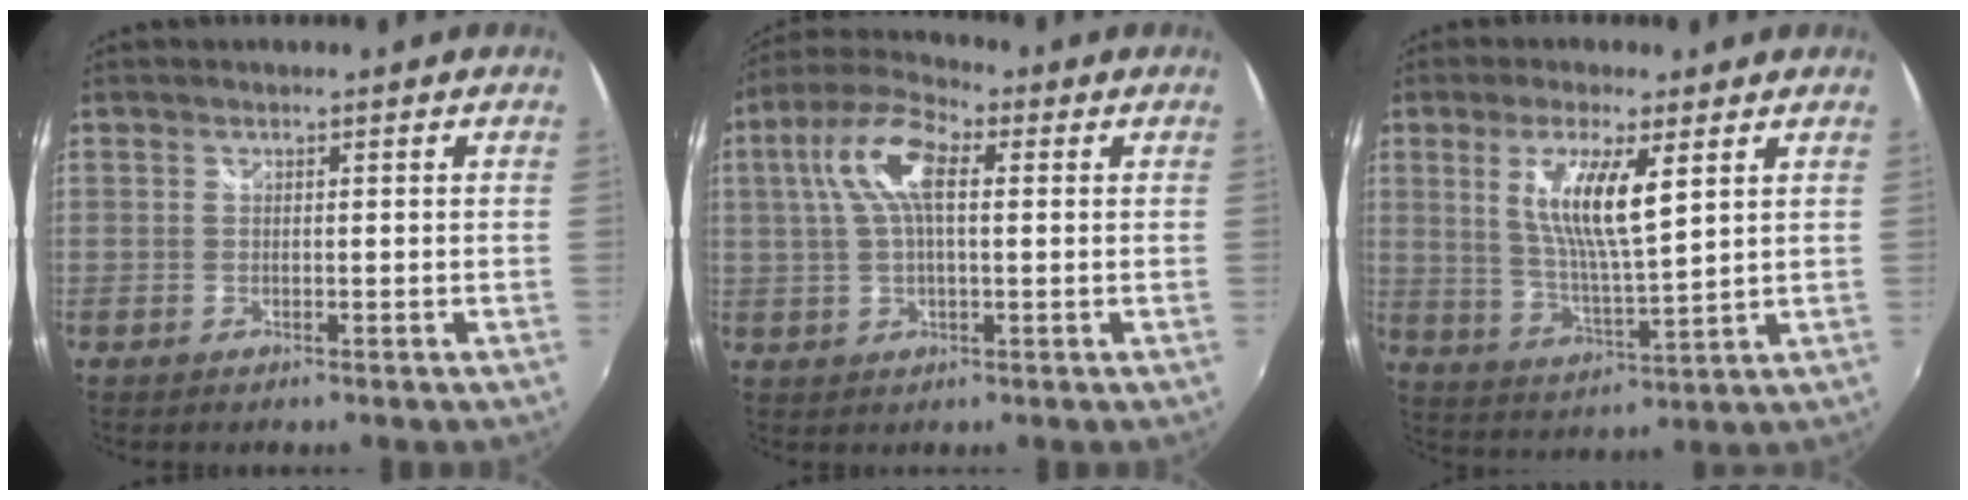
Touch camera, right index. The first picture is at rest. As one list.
[{"total": 10.5, "force": [2.4, 4.3, 9.3], "torque": [-0.189, 0.027, 0.040]}, {"total": 10.3, "force": [3.8, 1.7, 9.4], "torque": [-0.179, -0.008, 0.074]}]